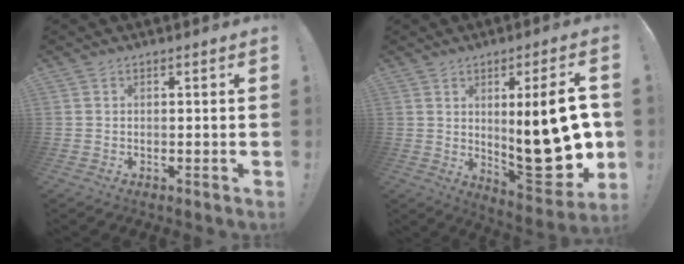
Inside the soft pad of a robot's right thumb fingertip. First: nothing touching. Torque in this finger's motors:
{"motor_torque": [0.47, 0.48, 0.24, 0.04, 0.21]}